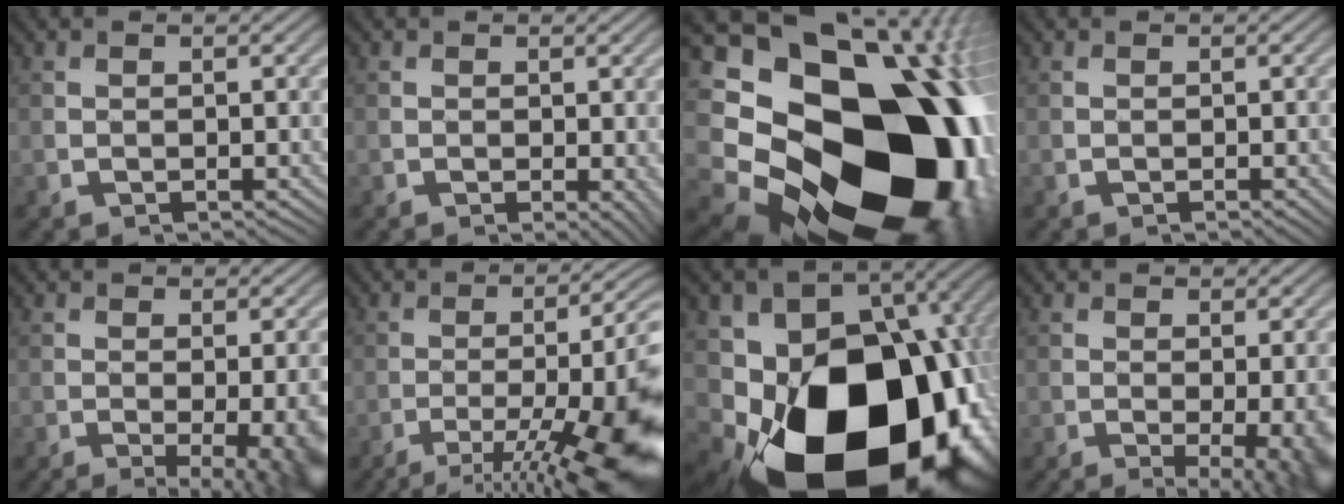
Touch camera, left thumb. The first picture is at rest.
{"total": 1.9, "force": [-0.4, 0.9, 1.5], "torque": [-0.016, -0.011, 0.001]}
{"total": 23.7, "force": [-4.0, 18.9, 13.7], "torque": [-0.259, -0.048, -0.096]}
{"total": 0.9, "force": [-0.3, 0.4, 0.7], "torque": [-0.008, -0.004, -0.002]}
{"total": 7.0, "force": [-2.5, 1.7, 6.3], "torque": [-0.070, -0.021, -0.024]}
{"total": 15.2, "force": [-7.1, 3.7, 13.0], "torque": [-0.181, -0.008, -0.111]}
{"total": 21.3, "force": [-6.9, 15.3, 13.1], "torque": [-0.249, -0.072, -0.080]}
{"total": 5.6, "force": [-1.9, 1.2, 5.2], "torque": [-0.065, -0.020, -0.017]}